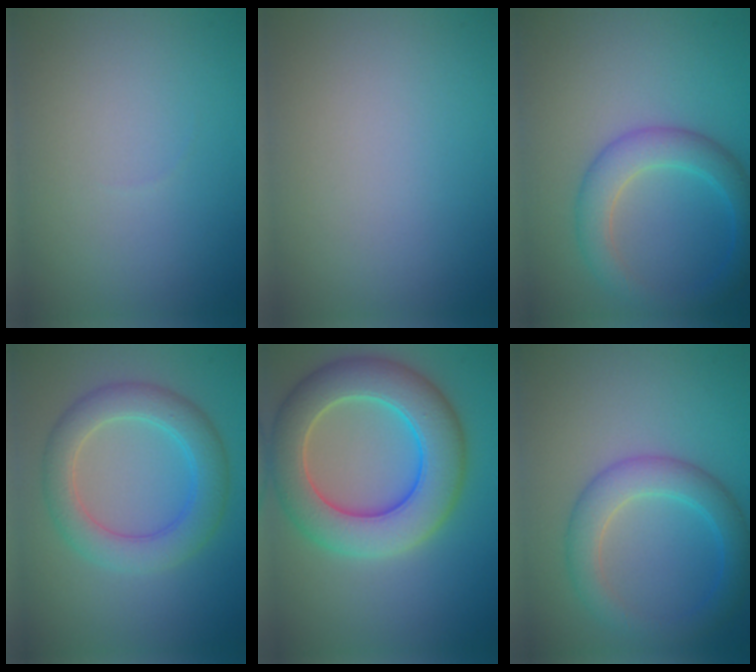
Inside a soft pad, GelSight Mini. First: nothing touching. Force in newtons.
{"total": 0.0}
{"total": 4.1, "press": 4.1, "slide": 0.2}
{"total": 4.9, "press": 4.9, "slide": 0.2}
{"total": 8.5, "press": 8.4, "slide": 0.4}
{"total": 4.2, "press": 4.2, "slide": 0.1}